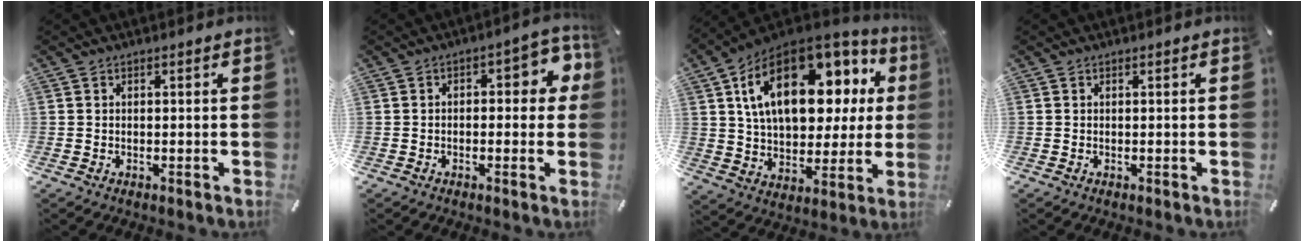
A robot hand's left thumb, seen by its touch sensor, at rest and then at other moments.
{"total": 6.9, "force": [0.1, 3.5, 5.9], "torque": [-0.070, 0.003, -0.009]}
{"total": 22.6, "force": [8.6, 13.2, 16.2], "torque": [-0.285, -0.039, 0.144]}
{"total": 0.0}